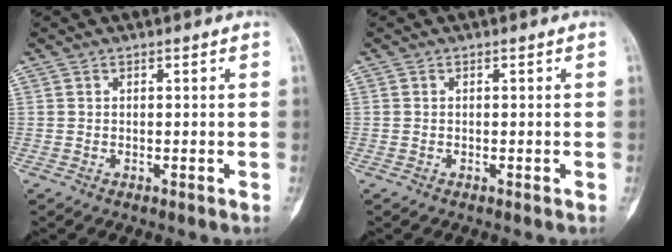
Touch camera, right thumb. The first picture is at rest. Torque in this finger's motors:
{"motor_torque": [0.07, 0.06, 0.14, 0.07, 0.04]}